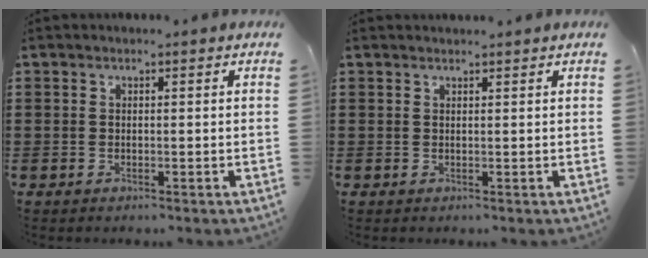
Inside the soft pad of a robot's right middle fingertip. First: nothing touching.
{"total": 0.7, "force": [0.7, 0.0, 0.0], "torque": [0.005, -0.004, 0.011]}